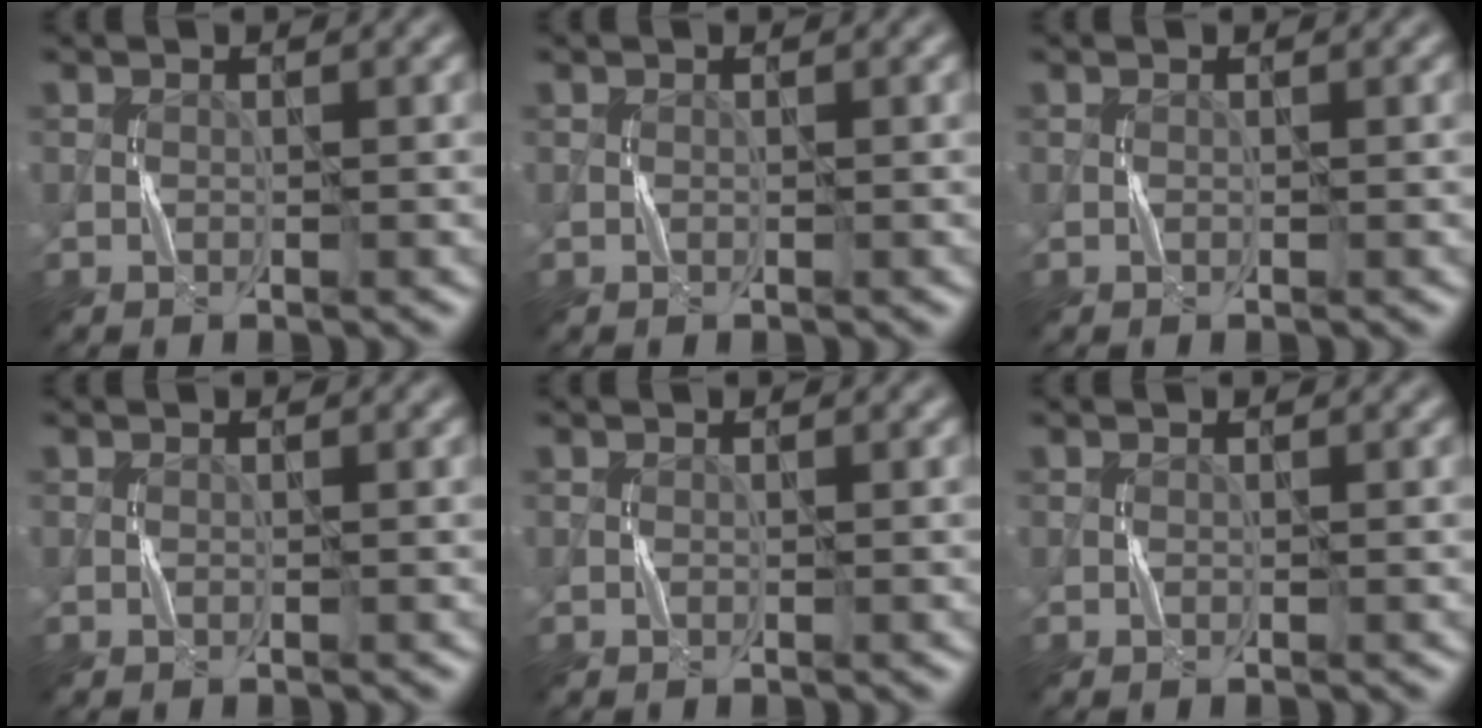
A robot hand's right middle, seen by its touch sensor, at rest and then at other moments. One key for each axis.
{"total": 0.0}
{"total": 0.0}
{"total": 0.0}
{"total": 0.0}
{"total": 0.0}